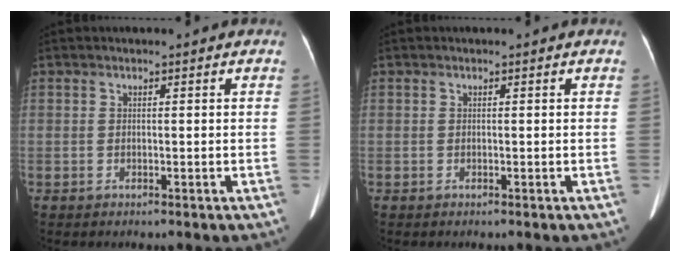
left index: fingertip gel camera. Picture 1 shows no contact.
{"total": 0.0}